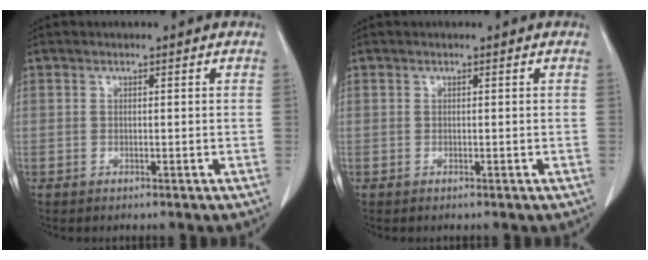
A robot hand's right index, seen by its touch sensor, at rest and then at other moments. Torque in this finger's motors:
{"motor_torque": [0.00, 0.00, 0.03, 0.00]}